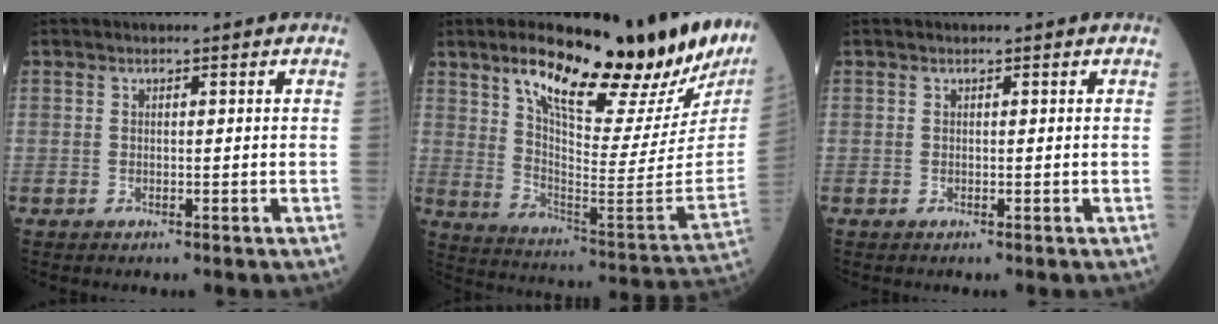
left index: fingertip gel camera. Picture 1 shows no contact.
{"total": 25.6, "force": [19.7, 3.4, 16.1], "torque": [-0.249, -0.058, 0.279]}
{"total": 0.0}